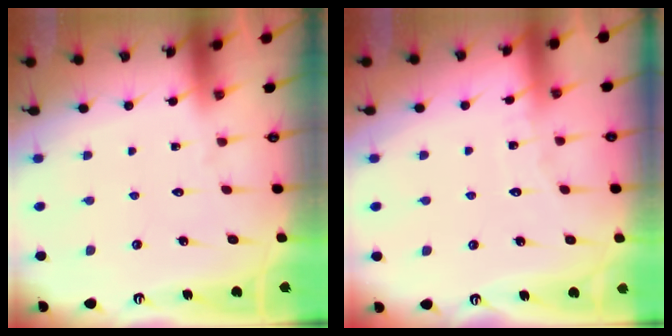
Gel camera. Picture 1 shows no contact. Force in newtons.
{"total": 3.9, "press": 3.9, "slide": 0.4}